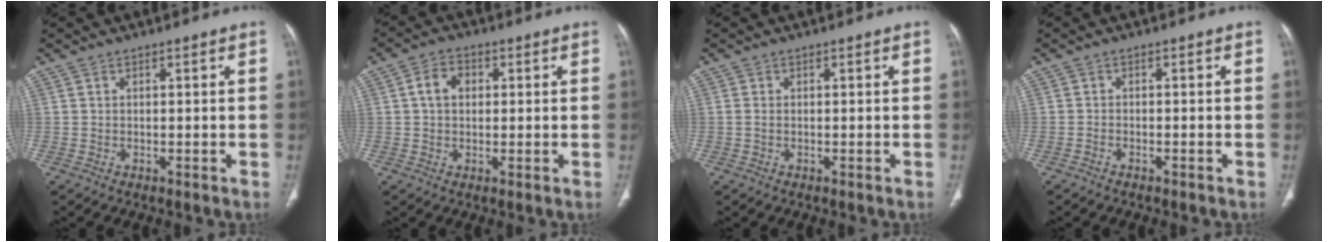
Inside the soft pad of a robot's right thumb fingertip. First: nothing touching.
{"total": 5.0, "force": [0.9, 3.7, 3.3], "torque": [-0.046, 0.009, 0.011]}
{"total": 0.9, "force": [0.0, 0.6, 0.6], "torque": [-0.018, 0.001, 0.001]}
{"total": 1.1, "force": [-1.0, 0.3, 0.3], "torque": [-0.008, 0.008, -0.014]}